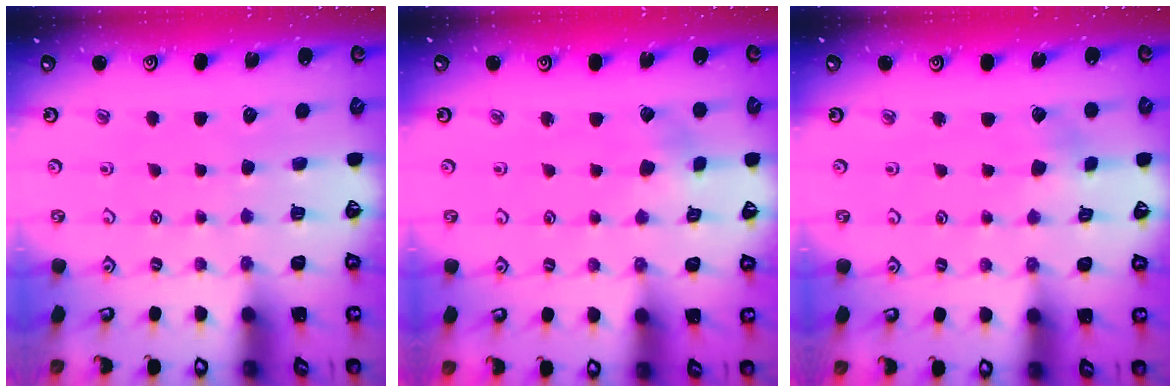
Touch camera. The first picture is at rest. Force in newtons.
{"total": 2.6, "press": 2.6, "slide": 0.4}
{"total": 2.5, "press": 2.5, "slide": 0.5}